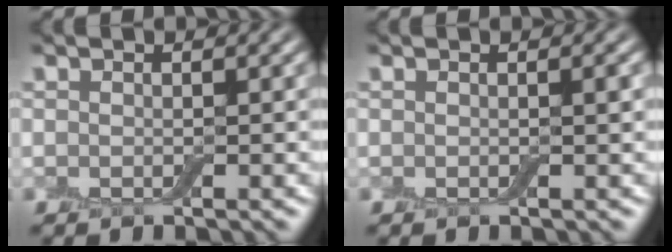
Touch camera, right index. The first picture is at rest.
{"total": 0.5, "force": [0.1, 0.0, 0.5], "torque": [-0.006, 0.000, 0.000]}